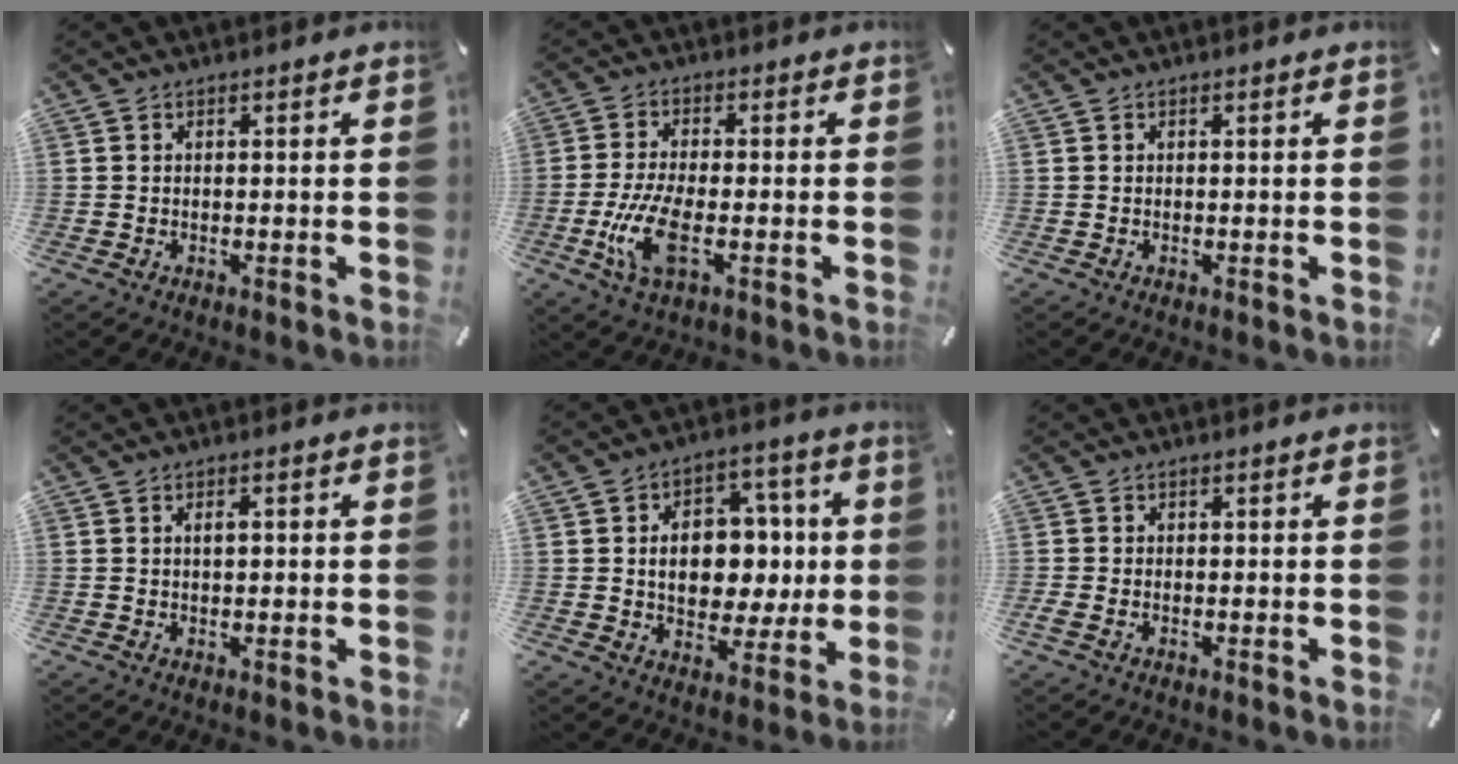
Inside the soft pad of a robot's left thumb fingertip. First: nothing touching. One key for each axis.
{"total": 9.6, "fx": -2.7, "fy": 3.5, "fz": 8.5, "tx": -0.195, "ty": -0.019, "tz": -0.051}
{"total": 0.0}
{"total": 1.7, "fx": 0.3, "fy": 0.8, "fz": 1.4, "tx": -0.022, "ty": 0.000, "tz": 0.003}
{"total": 12.0, "fx": 0.3, "fy": 9.7, "fz": 7.1, "tx": -0.093, "ty": 0.004, "tz": 0.015}
{"total": 1.0, "fx": -0.5, "fy": 0.5, "fz": 0.6, "tx": -0.013, "ty": -0.001, "tz": -0.008}